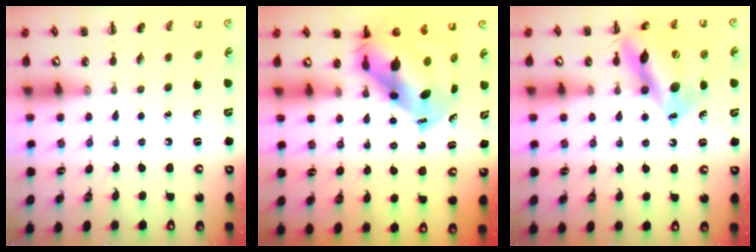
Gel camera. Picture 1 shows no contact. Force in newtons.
{"total": 9.5, "press": 9.1, "slide": 2.8}
{"total": 15.2, "press": 15.0, "slide": 2.2}